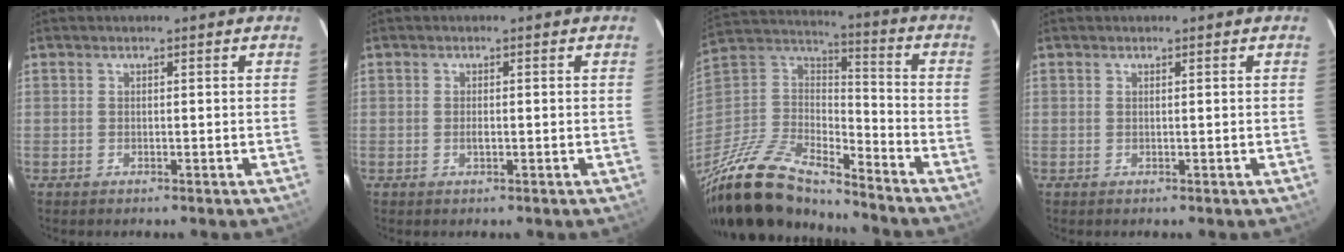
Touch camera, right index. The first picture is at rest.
{"total": 1.0, "force": [-0.2, 0.4, 0.8], "torque": [-0.016, 0.000, -0.005]}
{"total": 21.3, "force": [-17.2, 6.5, 10.8], "torque": [-0.230, -0.009, -0.320]}
{"total": 0.0}